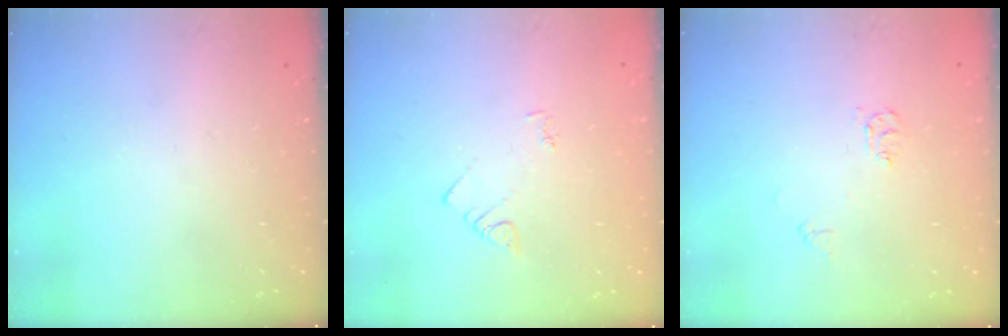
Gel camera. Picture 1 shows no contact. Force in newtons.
{"total": 2.9, "press": 2.9, "slide": 0.3}
{"total": 5.5, "press": 5.4, "slide": 0.6}